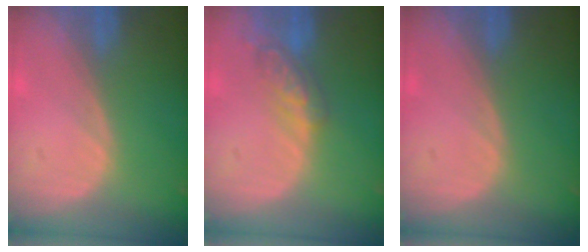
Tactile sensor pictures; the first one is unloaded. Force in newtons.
{"total": 5.5, "press": 5.0, "slide": 2.4}
{"total": 0.0}